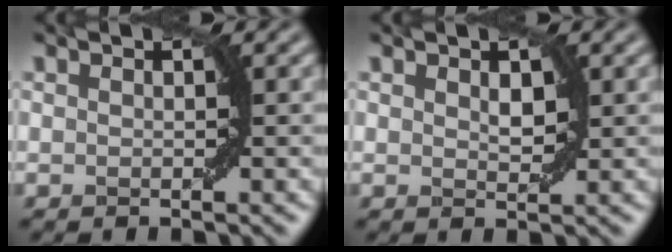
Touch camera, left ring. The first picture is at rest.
{"total": 1.3, "force": [0.5, 0.7, 1.0], "torque": [-0.015, -0.001, 0.014]}